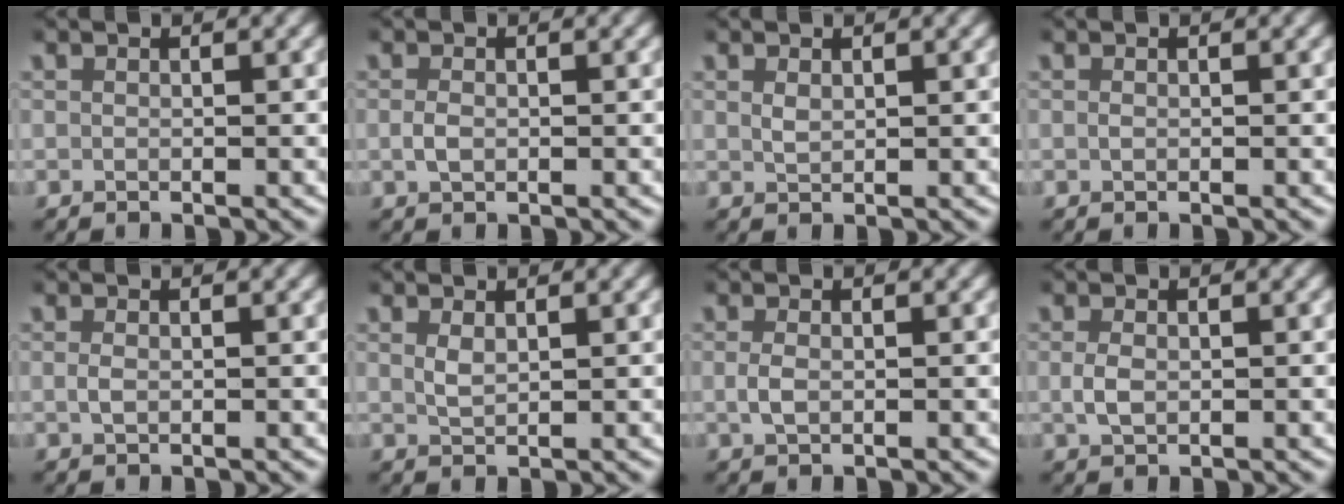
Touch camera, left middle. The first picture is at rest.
{"total": 1.1, "force": [-0.1, 0.7, 0.9], "torque": [-0.020, -0.002, 0.000]}
{"total": 0.8, "force": [0.4, 0.4, 0.6], "torque": [-0.016, -0.005, 0.014]}
{"total": 0.0}
{"total": 0.8, "force": [0.0, 0.4, 0.7], "torque": [-0.019, -0.003, 0.004]}
{"total": 1.2, "force": [0.6, 0.5, 1.0], "torque": [-0.022, -0.005, 0.019]}
{"total": 1.3, "force": [0.0, 0.7, 1.2], "torque": [-0.030, -0.003, 0.004]}
{"total": 1.6, "force": [0.0, 1.0, 1.3], "torque": [-0.032, -0.003, 0.006]}